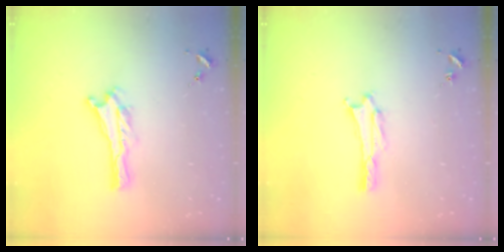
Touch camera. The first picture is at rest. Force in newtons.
{"total": 1.6, "press": 1.6, "slide": 0.2}